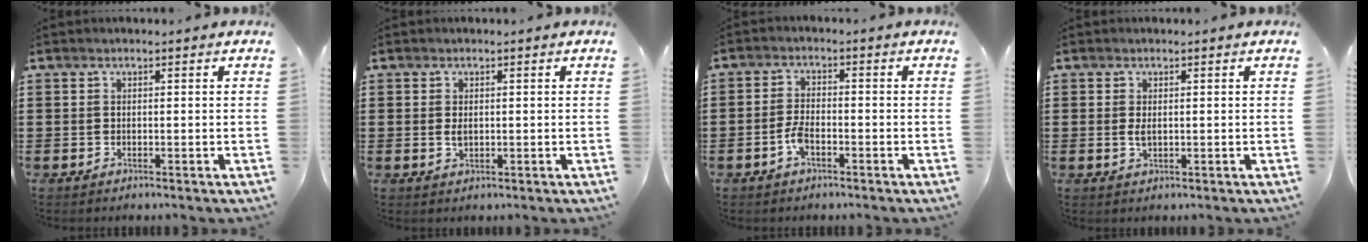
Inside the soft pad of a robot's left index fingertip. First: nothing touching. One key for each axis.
{"total": 1.5, "fx": 0.1, "fy": 0.8, "fz": 1.3, "tx": -0.026, "ty": 0.003, "tz": 0.001}
{"total": 3.6, "fx": -1.7, "fy": 1.5, "fz": 2.8, "tx": -0.069, "ty": -0.002, "tz": -0.037}
{"total": 1.8, "fx": 0.1, "fy": 0.8, "fz": 1.6, "tx": -0.032, "ty": 0.001, "tz": 0.001}